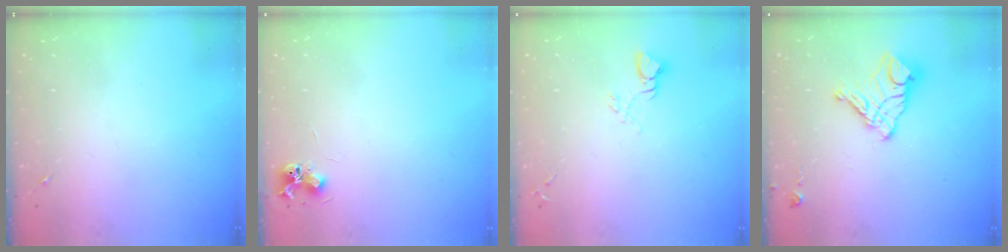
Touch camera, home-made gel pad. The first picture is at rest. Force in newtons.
{"total": 6.5, "press": 6.5, "slide": 0.8}
{"total": 3.6, "press": 3.5, "slide": 0.3}
{"total": 13.5, "press": 13.4, "slide": 1.3}